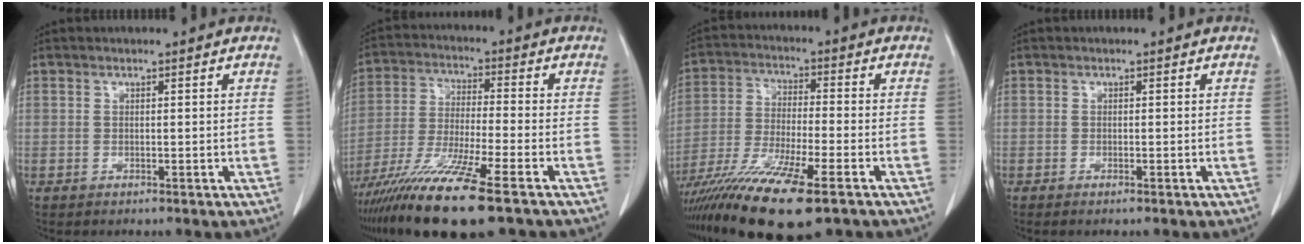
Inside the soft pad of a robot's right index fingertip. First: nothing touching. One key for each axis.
{"total": 14.6, "fx": -9.8, "fy": 0.1, "fz": 10.7, "tx": -0.217, "ty": -0.043, "tz": -0.180}
{"total": 16.6, "fx": -11.1, "fy": 1.9, "fz": 12.2, "tx": -0.236, "ty": -0.041, "tz": -0.199}
{"total": 0.6, "fx": -0.4, "fy": 0.0, "fz": 0.5, "tx": -0.009, "ty": 0.000, "tz": -0.006}